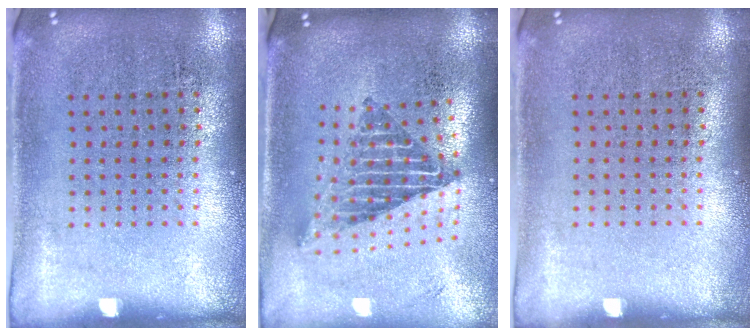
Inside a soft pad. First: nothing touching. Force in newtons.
{"total": 2.3, "press": 1.6, "slide": 1.7}
{"total": 0.0}